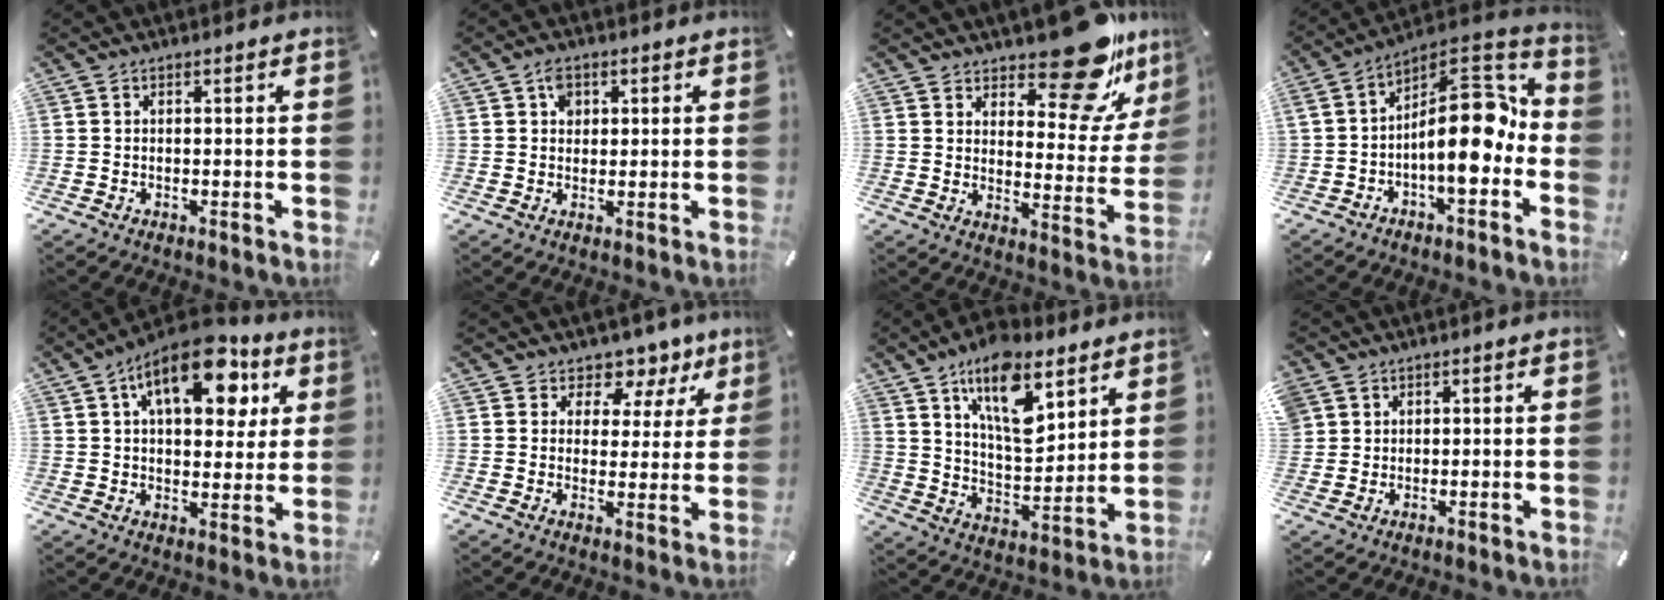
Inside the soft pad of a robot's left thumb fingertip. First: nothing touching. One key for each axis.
{"total": 3.4, "fx": 1.3, "fy": 2.8, "fz": 1.5, "tx": -0.010, "ty": -0.004, "tz": 0.017}
{"total": 17.4, "fx": 13.8, "fy": 6.9, "fz": 8.1, "tx": -0.091, "ty": -0.116, "tz": 0.229}
{"total": 15.7, "fx": -1.5, "fy": 7.7, "fz": 13.6, "tx": -0.217, "ty": -0.012, "tz": -0.023}
{"total": 16.8, "fx": 7.8, "fy": 9.0, "fz": 11.8, "tx": -0.171, "ty": -0.021, "tz": 0.129}
{"total": 6.9, "fx": 5.3, "fy": 4.2, "fz": 1.4, "tx": -0.014, "ty": -0.052, "tz": 0.088}
{"total": 16.5, "fx": 10.1, "fy": 7.7, "fz": 10.5, "tx": -0.180, "ty": -0.044, "tz": 0.177}
{"total": 3.4, "fx": 1.8, "fy": 2.9, "fz": -0.2, "tx": -0.005, "ty": 0.003, "tz": 0.035}